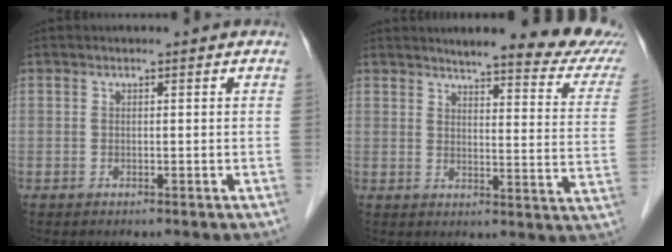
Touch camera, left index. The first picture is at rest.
{"total": 17.6, "force": [15.8, 1.7, 7.7], "torque": [-0.084, -0.049, 0.173]}